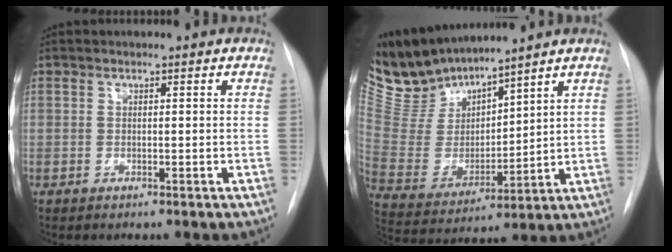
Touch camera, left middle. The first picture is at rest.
{"total": 11.4, "force": [11.0, 2.1, 2.0], "torque": [-0.065, -0.003, 0.240]}